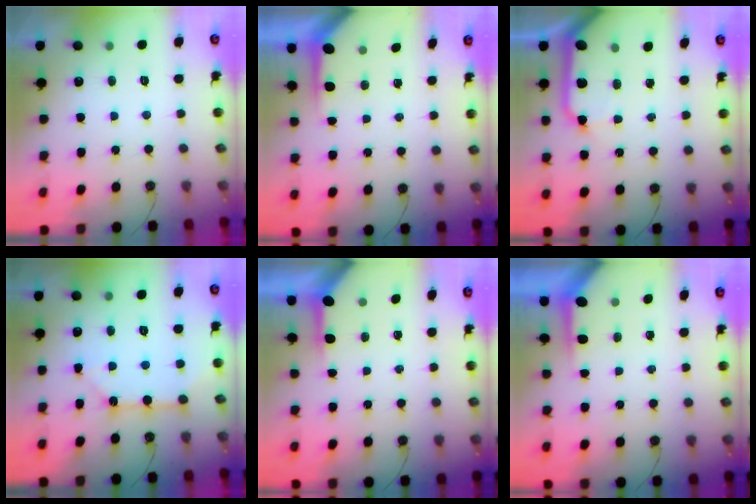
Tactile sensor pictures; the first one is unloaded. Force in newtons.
{"total": 3.5, "press": 3.5, "slide": 0.4}
{"total": 13.9, "press": 13.9, "slide": 1.2}
{"total": 9.3, "press": 9.3, "slide": 1.0}
{"total": 3.5, "press": 3.5, "slide": 0.4}
{"total": 3.7, "press": 3.7, "slide": 0.3}